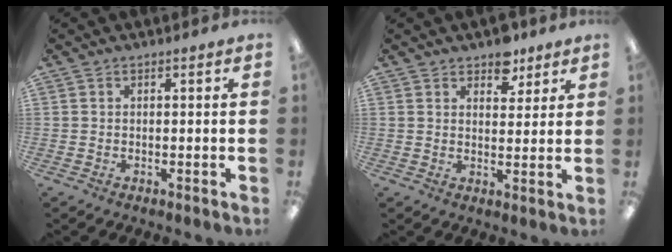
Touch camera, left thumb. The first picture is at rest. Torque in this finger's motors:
{"motor_torque": [0.48, 0.39, 0.31, -0.28, 0.03]}